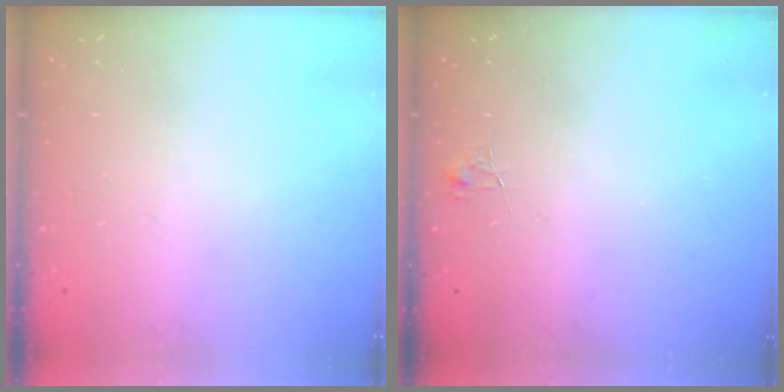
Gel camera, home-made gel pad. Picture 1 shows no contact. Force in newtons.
{"total": 4.6, "press": 4.6, "slide": 0.4}